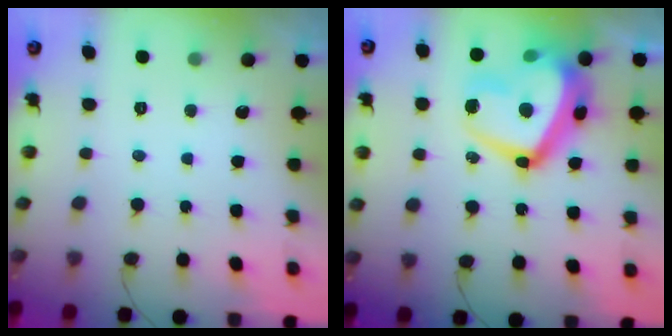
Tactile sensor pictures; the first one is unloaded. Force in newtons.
{"total": 23.5, "press": 23.4, "slide": 1.7}